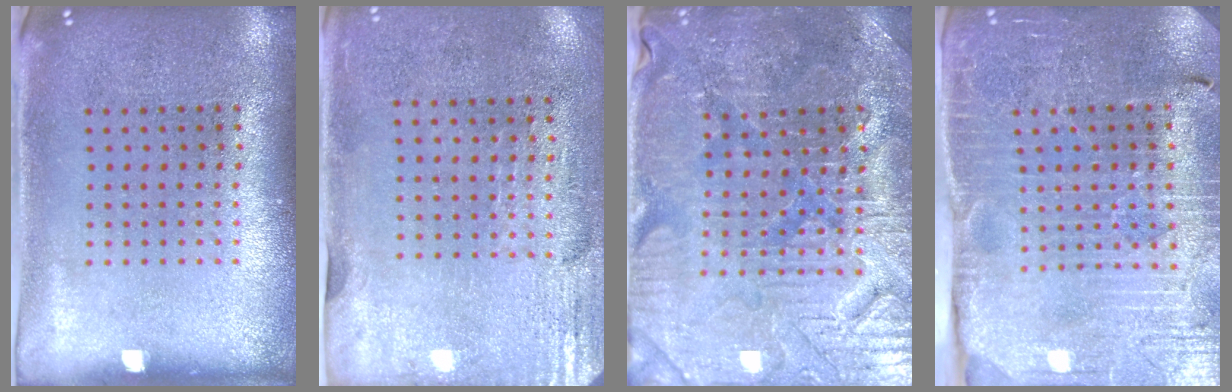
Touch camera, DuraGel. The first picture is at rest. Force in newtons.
{"total": 2.9, "press": 2.5, "slide": 1.5}
{"total": 3.6, "press": 3.6, "slide": 0.5}
{"total": 3.6, "press": 3.6, "slide": 0.4}